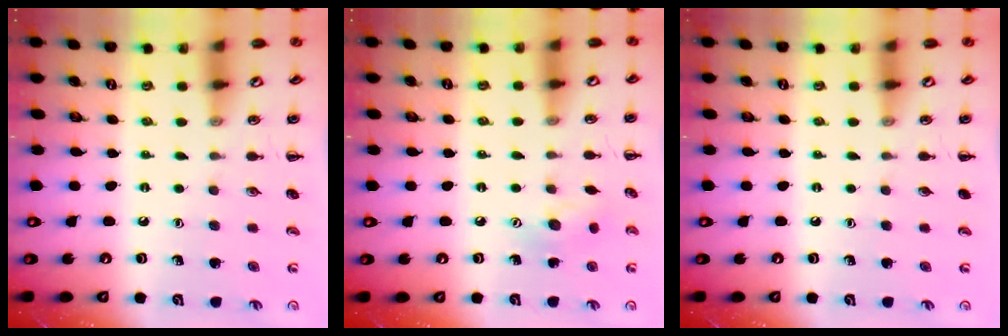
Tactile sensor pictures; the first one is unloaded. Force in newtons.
{"total": 7.4, "press": 7.3, "slide": 1.1}
{"total": 0.0}